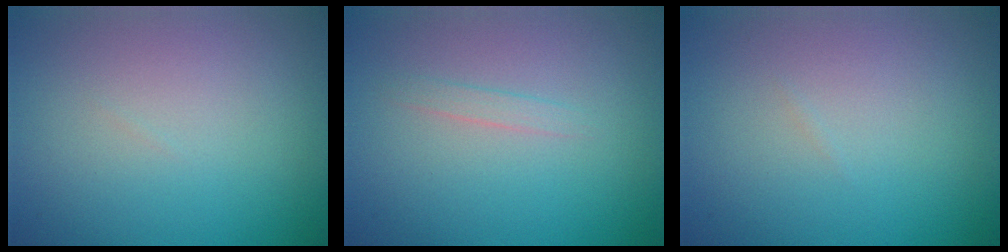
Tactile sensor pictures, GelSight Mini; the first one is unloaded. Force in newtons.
{"total": 0.9, "press": 0.9, "slide": 0.0}
{"total": 0.0}